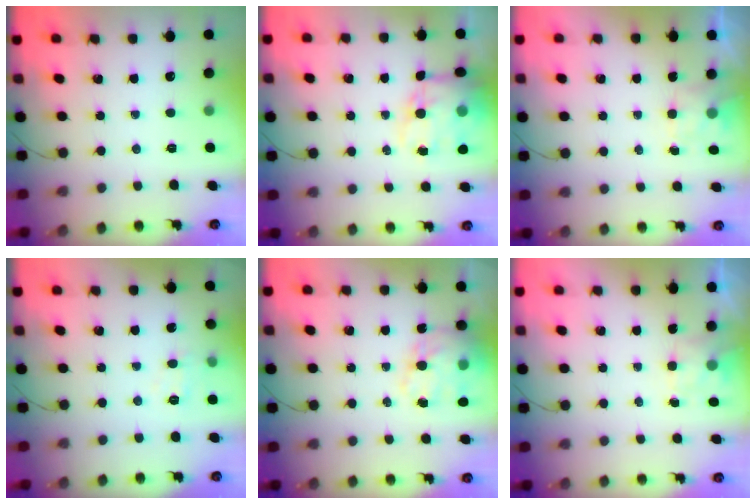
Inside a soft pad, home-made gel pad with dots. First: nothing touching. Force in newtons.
{"total": 14.0, "press": 13.6, "slide": 3.5}
{"total": 2.5, "press": 2.1, "slide": 1.4}
{"total": 4.8, "press": 4.6, "slide": 1.2}
{"total": 17.2, "press": 16.6, "slide": 4.3}
{"total": 2.5, "press": 2.1, "slide": 1.4}